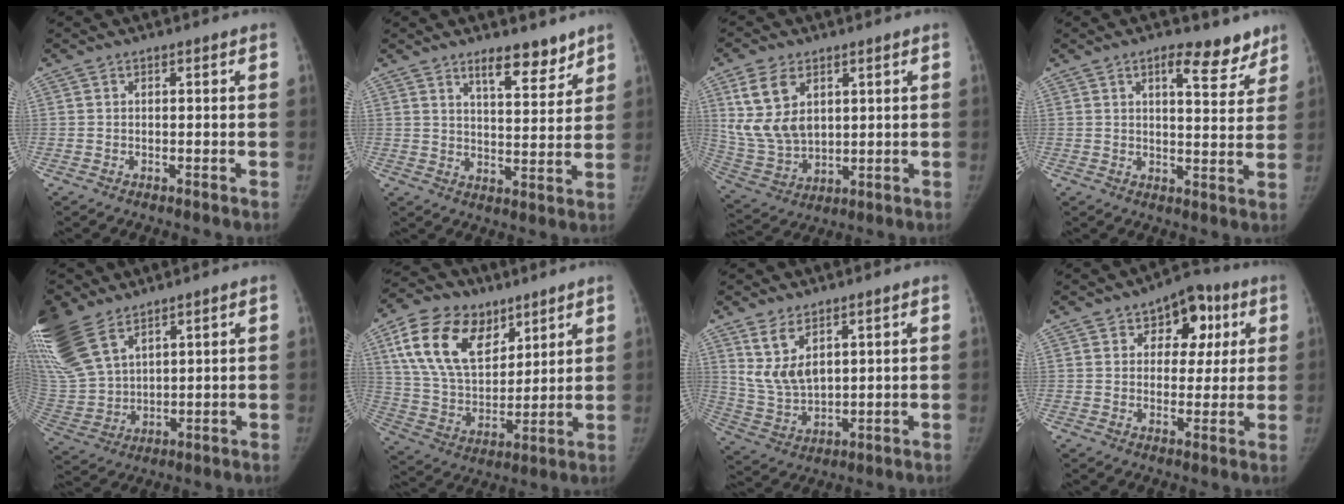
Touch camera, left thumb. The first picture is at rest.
{"total": 8.3, "force": [6.2, 2.8, 4.7], "torque": [-0.047, -0.047, 0.098]}
{"total": 12.6, "force": [4.8, 8.0, 8.4], "torque": [-0.154, -0.018, 0.114]}
{"total": 8.4, "force": [5.8, 3.4, 5.1], "torque": [-0.038, -0.033, 0.079]}
{"total": 19.7, "force": [12.3, 10.4, 11.4], "torque": [-0.285, -0.018, 0.251]}
{"total": 19.7, "force": [9.9, 12.2, 11.9], "torque": [-0.193, -0.029, 0.188]}
{"total": 8.6, "force": [4.4, 4.4, 6.0], "torque": [-0.106, -0.021, 0.104]}
{"total": 10.5, "force": [4.2, 7.0, 6.6], "torque": [-0.033, -0.007, 0.053]}